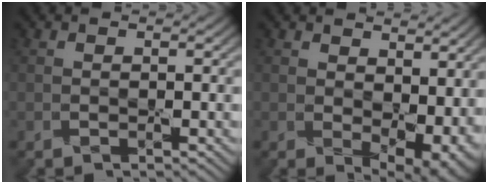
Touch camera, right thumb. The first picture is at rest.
{"total": 8.4, "force": [1.5, 5.2, 6.5], "torque": [-0.103, -0.028, 0.047]}